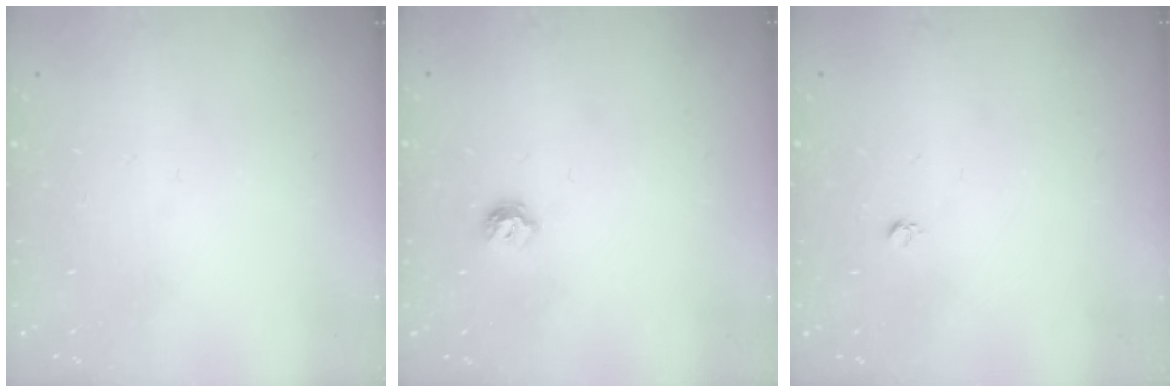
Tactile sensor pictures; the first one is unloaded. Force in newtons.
{"total": 5.5, "press": 5.5, "slide": 0.8}
{"total": 3.1, "press": 3.1, "slide": 0.3}